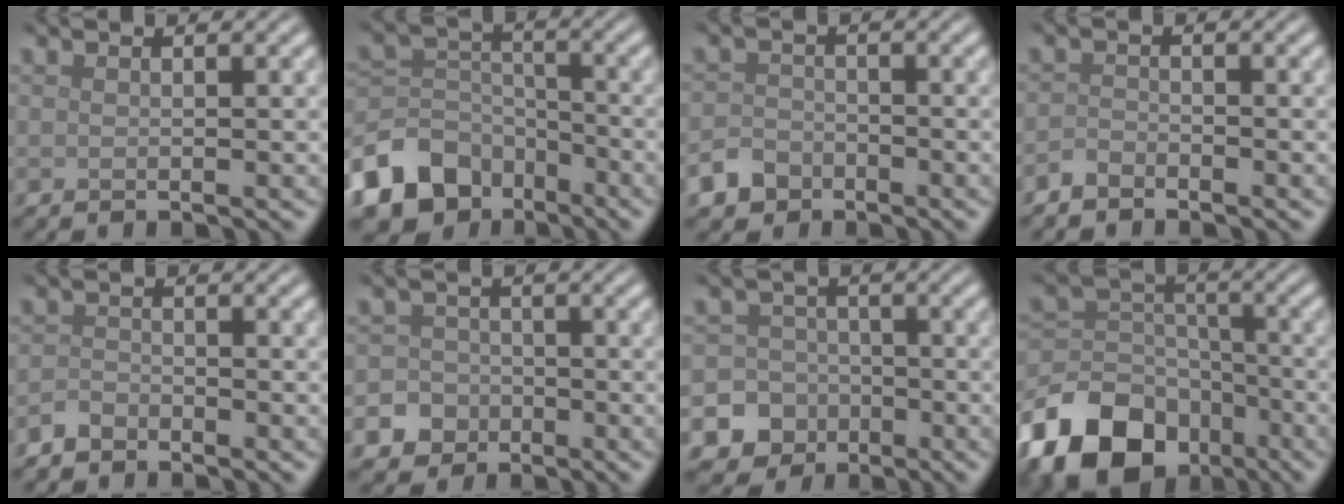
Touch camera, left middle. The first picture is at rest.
{"total": 8.9, "force": [-5.5, 6.4, 2.9], "torque": [-0.057, -0.003, -0.113]}
{"total": 3.0, "force": [-2.1, 2.1, 0.7], "torque": [-0.010, -0.004, -0.044]}
{"total": 1.3, "force": [-1.2, 0.5, 0.3], "torque": [-0.006, 0.002, -0.028]}
{"total": 1.6, "force": [-1.3, 0.7, 0.3], "torque": [-0.003, 0.004, -0.031]}
{"total": 5.1, "force": [-2.7, 4.2, 0.7], "torque": [0.008, -0.010, -0.064]}
{"total": 8.7, "force": [-4.2, 7.6, 1.0], "torque": [-0.004, -0.026, -0.090]}
{"total": 12.1, "force": [-7.1, 8.2, 5.3], "torque": [-0.118, -0.005, -0.137]}